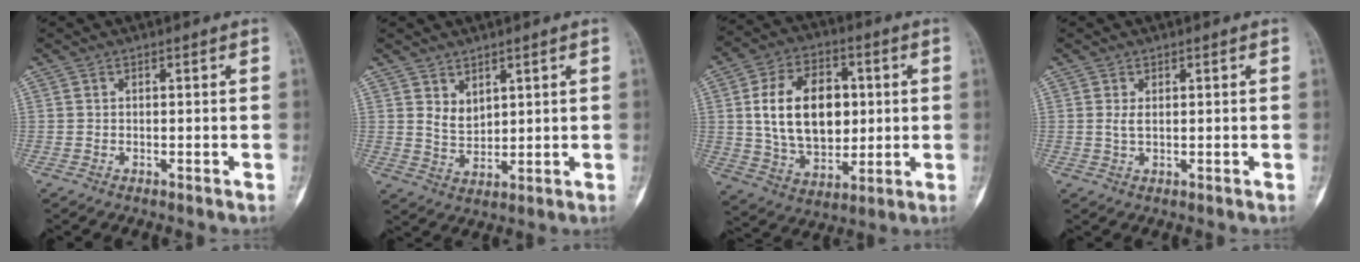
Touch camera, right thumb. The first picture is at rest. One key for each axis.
{"total": 4.1, "fx": 2.4, "fy": 2.6, "fz": 2.1, "tx": -0.023, "ty": -0.025, "tz": 0.054}
{"total": 18.0, "fx": 2.3, "fy": 12.1, "fz": 13.1, "tx": -0.182, "ty": -0.001, "tz": 0.047}
{"total": 1.6, "fx": 0.4, "fy": 0.9, "fz": 1.3, "tx": -0.026, "ty": -0.001, "tz": 0.011}